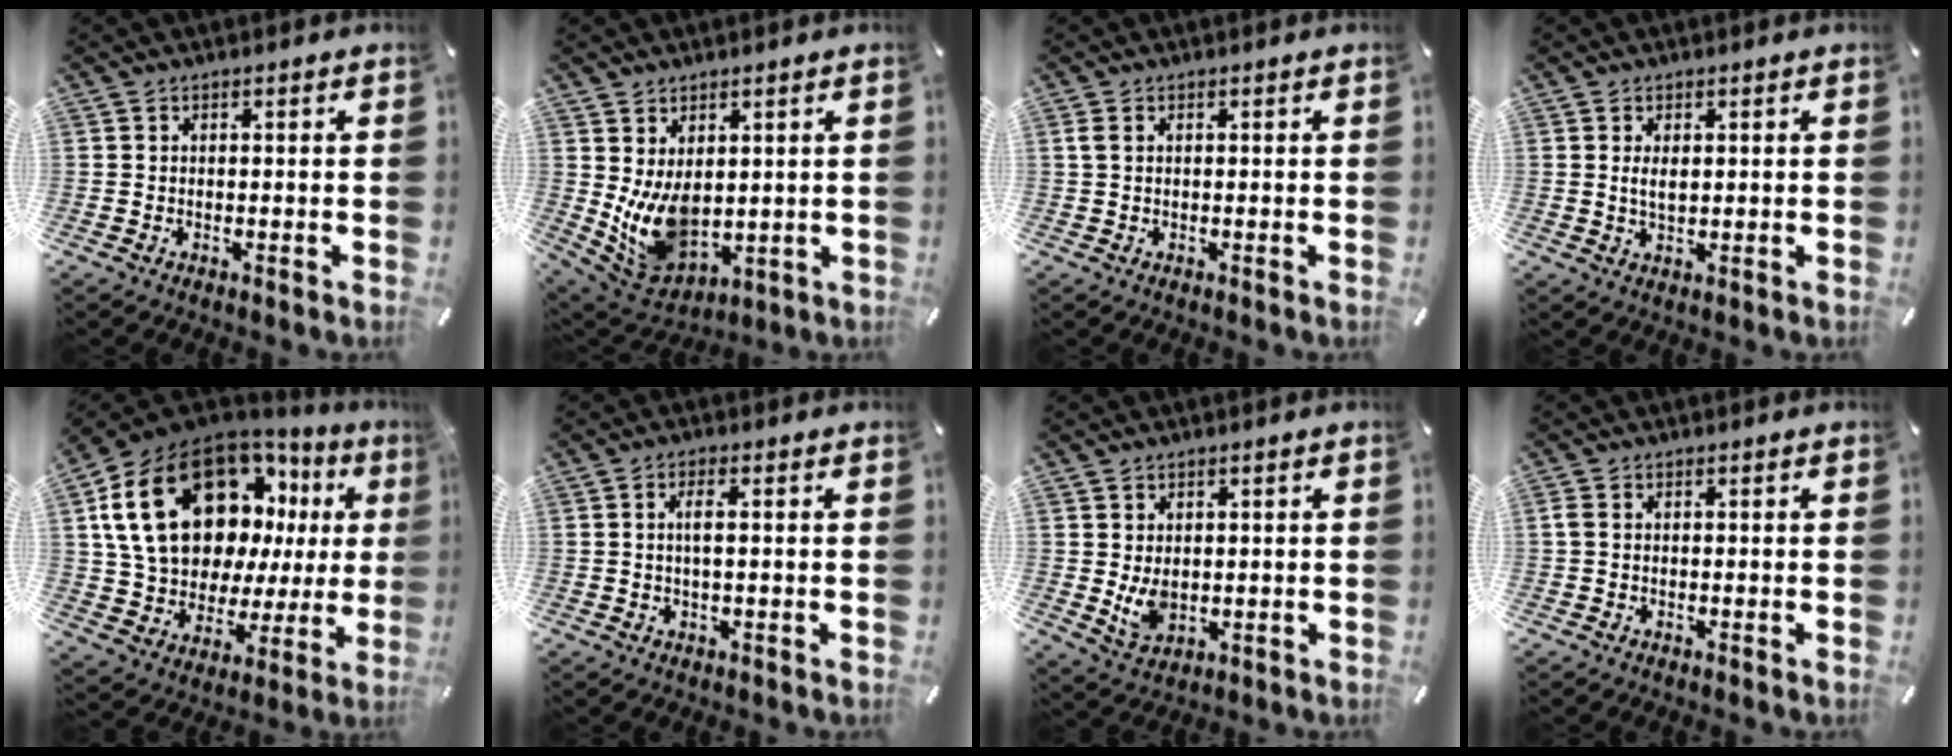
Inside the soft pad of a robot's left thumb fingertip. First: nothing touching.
{"total": 10.7, "force": [1.3, 8.0, 7.0], "torque": [-0.156, -0.025, 0.032]}
{"total": 1.1, "force": [0.2, 0.5, 0.9], "torque": [-0.019, 0.002, 0.003]}
{"total": 2.7, "force": [0.6, 1.3, 2.2], "torque": [-0.048, 0.003, 0.010]}
{"total": 25.4, "force": [9.4, 16.5, 16.9], "torque": [-0.301, -0.043, 0.185]}
{"total": 3.2, "force": [0.3, 0.8, 3.1], "torque": [-0.060, 0.001, 0.003]}
{"total": 5.3, "force": [0.6, 4.0, 3.4], "torque": [-0.065, -0.010, 0.011]}
{"total": 1.1, "force": [-0.2, 0.7, 0.9], "torque": [-0.018, 0.002, -0.004]}